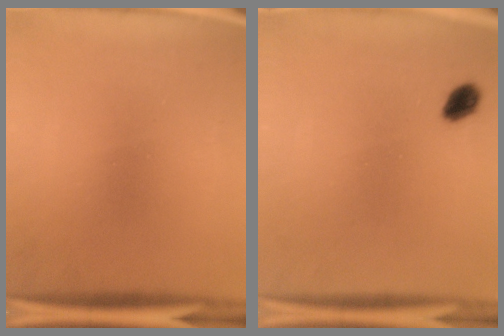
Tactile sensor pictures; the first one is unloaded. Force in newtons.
{"total": 2.8}